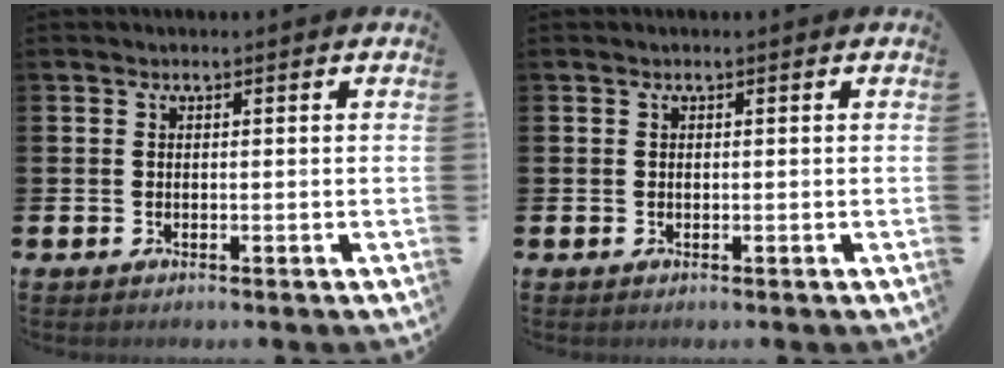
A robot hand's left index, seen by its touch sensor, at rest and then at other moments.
{"total": 0.0}